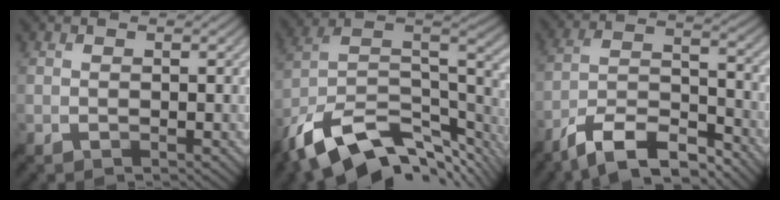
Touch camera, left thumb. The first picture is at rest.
{"total": 15.9, "force": [-9.5, 7.2, 10.6], "torque": [-0.234, -0.019, -0.156]}
{"total": 12.0, "force": [-9.8, 3.1, 6.3], "torque": [-0.112, 0.001, -0.185]}